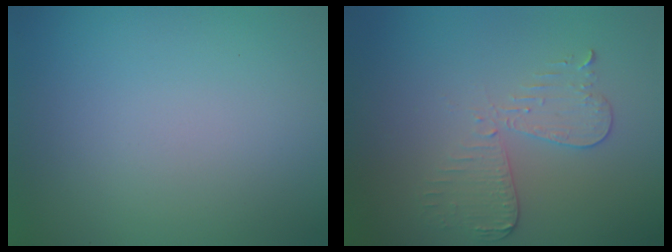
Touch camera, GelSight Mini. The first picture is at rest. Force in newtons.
{"total": 3.0, "press": 2.7, "slide": 1.2}